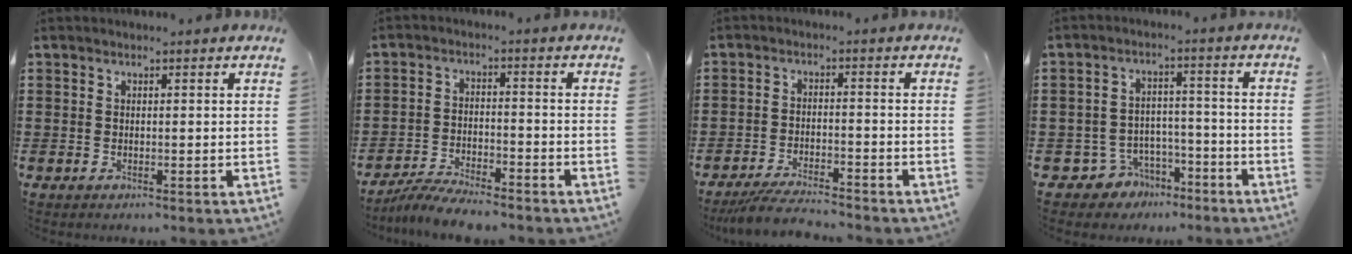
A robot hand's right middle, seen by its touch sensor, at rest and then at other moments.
{"total": 5.4, "force": [-5.2, 0.2, 1.5], "torque": [-0.032, -0.004, -0.102]}
{"total": 4.9, "force": [-4.6, 0.1, 1.7], "torque": [-0.042, -0.010, -0.092]}
{"total": 5.0, "force": [-4.1, 2.7, 0.6], "torque": [-0.029, 0.010, -0.082]}